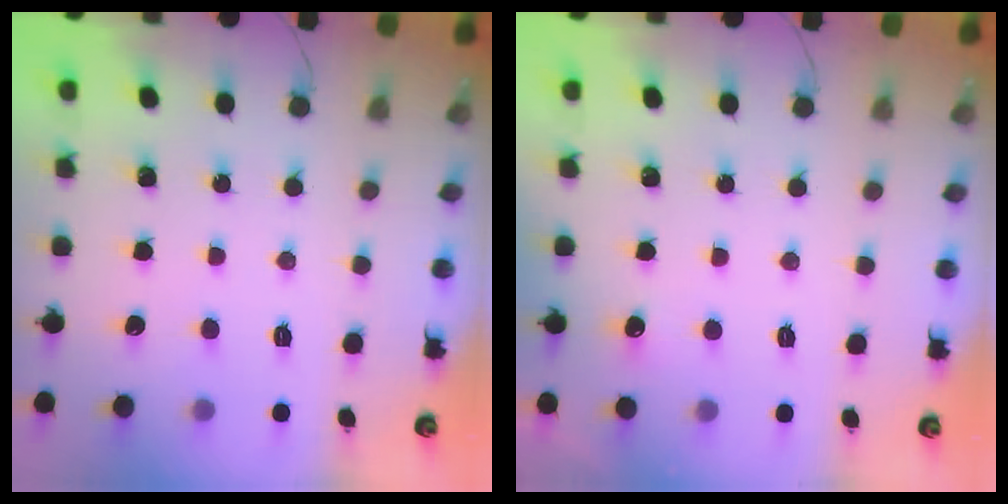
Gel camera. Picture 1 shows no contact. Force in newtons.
{"total": 10.2, "press": 2.6, "slide": 9.8}